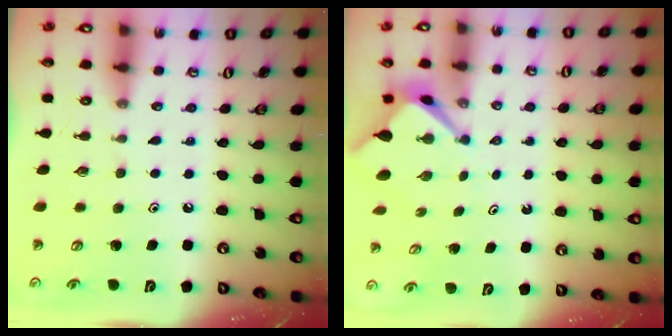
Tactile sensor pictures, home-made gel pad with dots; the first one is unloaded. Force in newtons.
{"total": 3.2, "press": 3.2, "slide": 0.3}